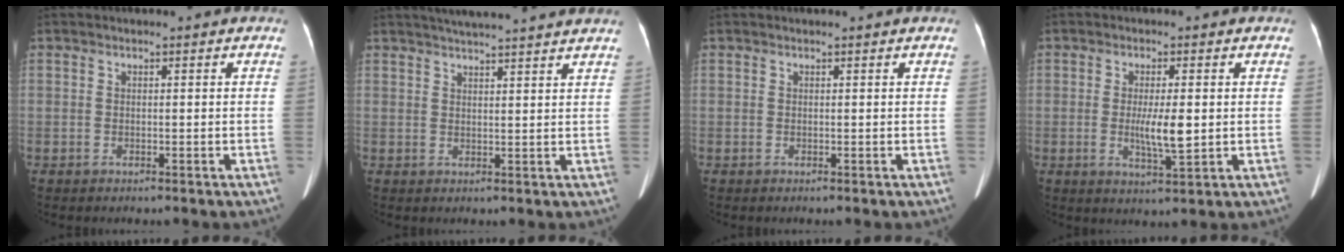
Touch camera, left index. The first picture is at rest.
{"total": 12.7, "force": [11.5, 0.0, 5.2], "torque": [-0.082, 0.022, 0.145]}
{"total": 0.6, "force": [0.6, 0.0, 0.2], "torque": [-0.010, 0.006, 0.007]}
{"total": 5.2, "force": [-0.2, 1.0, 5.1], "torque": [-0.095, -0.008, -0.002]}